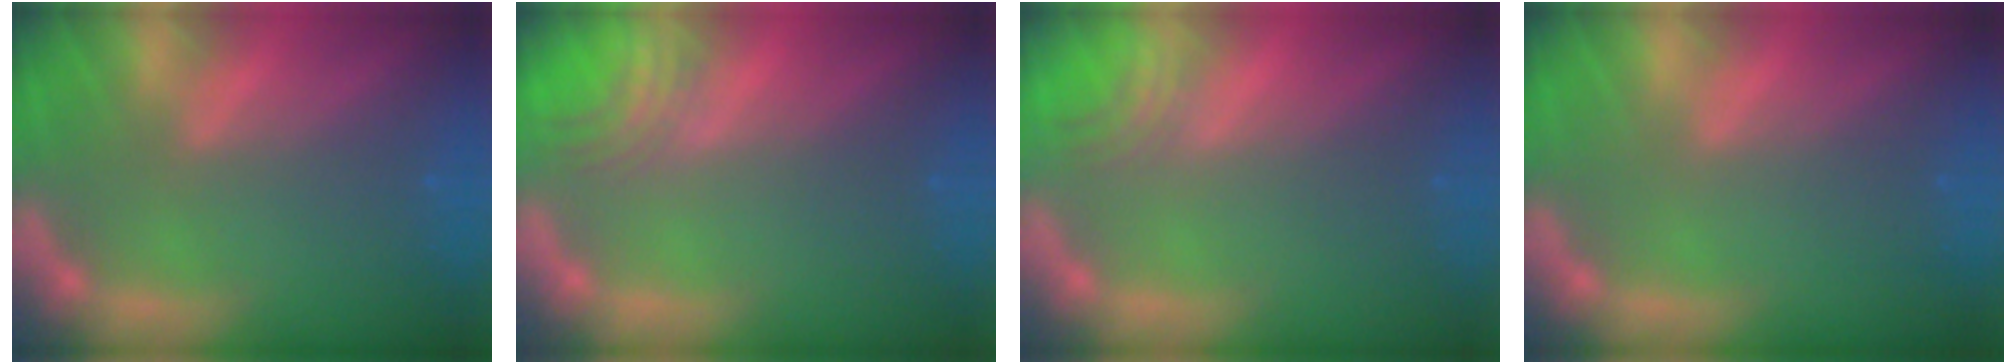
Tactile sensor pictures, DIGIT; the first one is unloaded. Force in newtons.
{"total": 3.0}
{"total": 2.0}
{"total": 0.0}